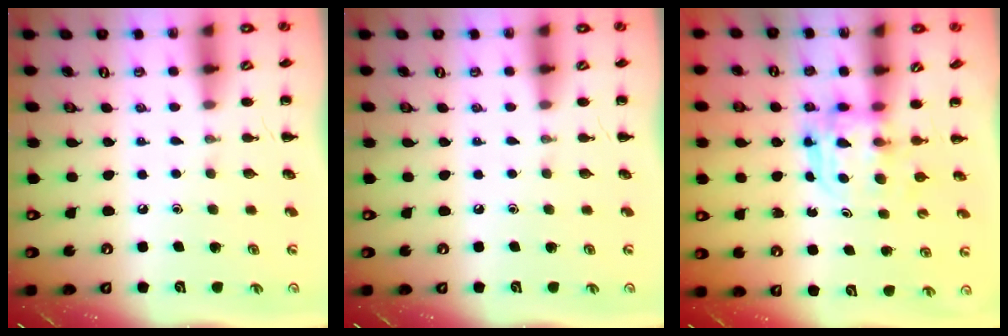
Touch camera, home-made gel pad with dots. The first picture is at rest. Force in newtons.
{"total": 0.0}
{"total": 3.6, "press": 3.6, "slide": 0.2}